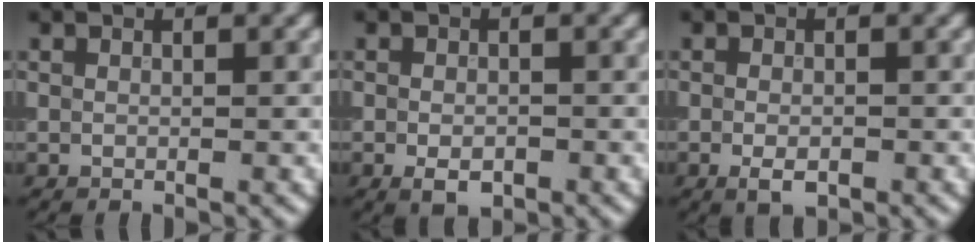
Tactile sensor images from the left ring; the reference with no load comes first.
{"total": 2.2, "force": [-0.9, 1.3, 1.6], "torque": [-0.026, -0.003, -0.014]}
{"total": 2.1, "force": [-0.8, 1.1, 1.6], "torque": [-0.028, -0.004, -0.013]}